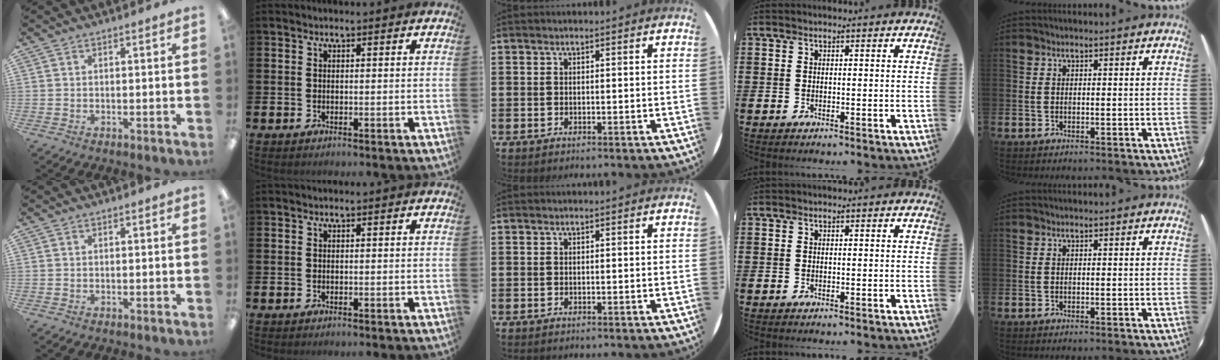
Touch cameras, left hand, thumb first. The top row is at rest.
{}